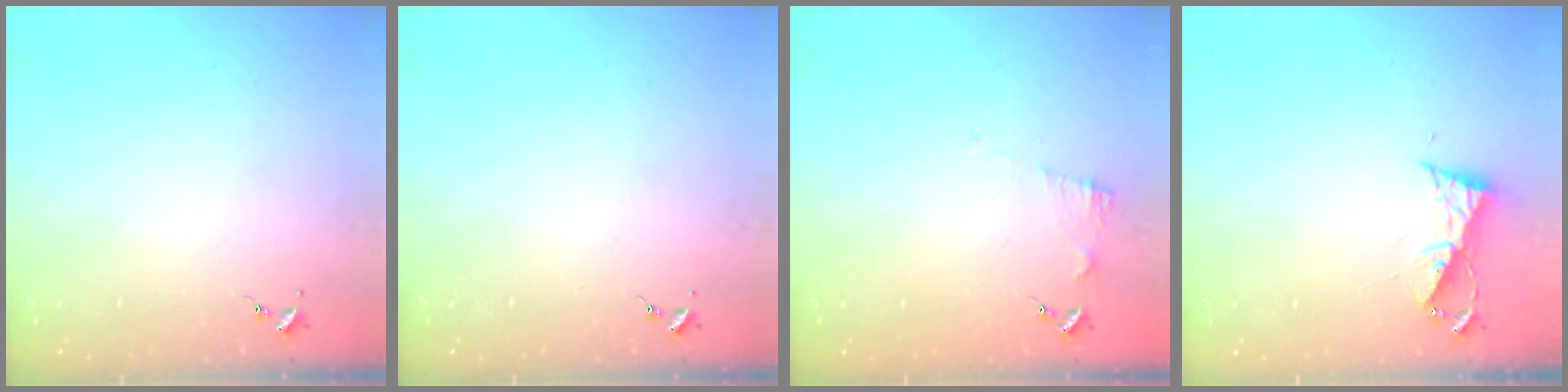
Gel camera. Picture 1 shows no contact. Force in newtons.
{"total": 0.0}
{"total": 6.7, "press": 6.7, "slide": 0.5}
{"total": 6.4, "press": 6.4, "slide": 0.6}